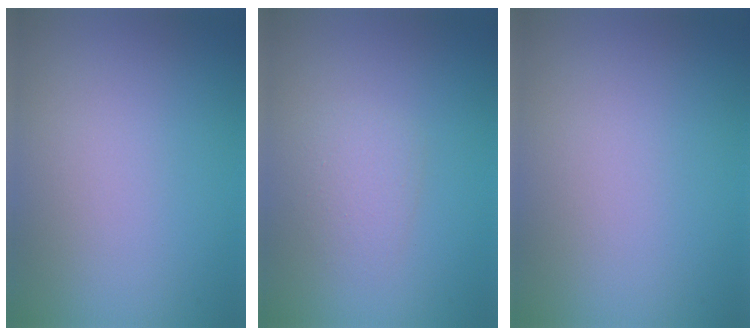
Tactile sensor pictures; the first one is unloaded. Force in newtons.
{"total": 1.6, "press": 1.6, "slide": 0.1}
{"total": 0.0}